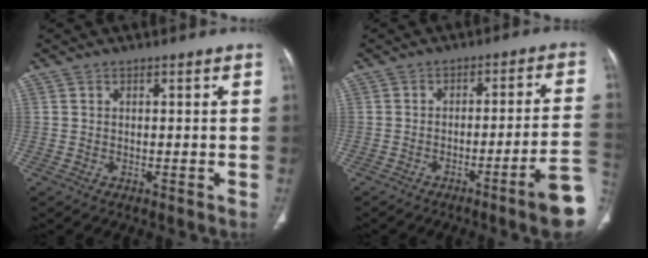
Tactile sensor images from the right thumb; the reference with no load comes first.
{"total": 10.6, "force": [-4.9, -0.2, 9.3], "torque": [-0.123, 0.024, -0.071]}